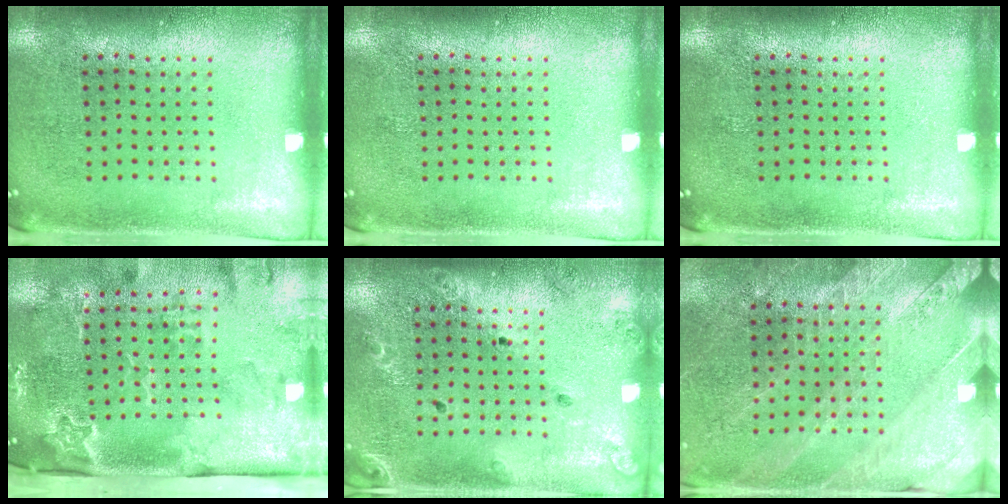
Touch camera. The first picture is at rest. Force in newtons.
{"total": 0.0}
{"total": 0.0}
{"total": 3.4, "press": 2.4, "slide": 2.5}
{"total": 1.4, "press": 1.4, "slide": 0.1}
{"total": 2.5, "press": 2.5, "slide": 0.4}